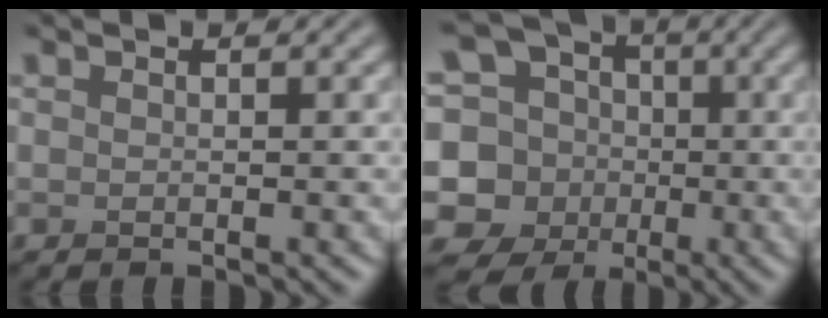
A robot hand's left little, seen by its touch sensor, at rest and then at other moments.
{"total": 12.8, "force": [-0.6, 12.1, 4.2], "torque": [-0.128, 0.020, -0.029]}